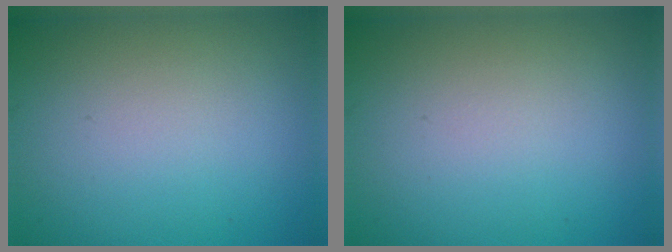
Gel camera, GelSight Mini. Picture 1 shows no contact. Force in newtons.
{"total": 0.0}